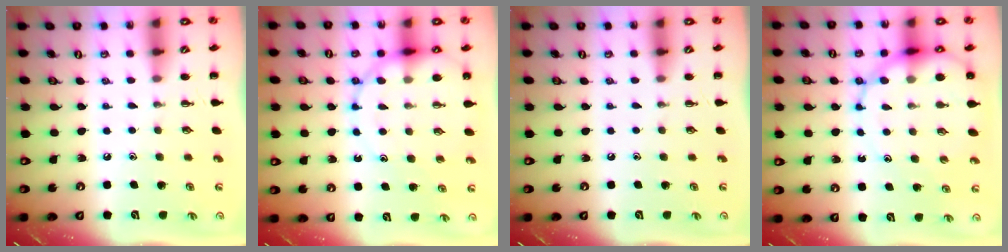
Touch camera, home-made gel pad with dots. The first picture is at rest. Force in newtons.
{"total": 15.0, "press": 14.3, "slide": 4.5}
{"total": 0.0}
{"total": 13.5, "press": 13.1, "slide": 3.1}